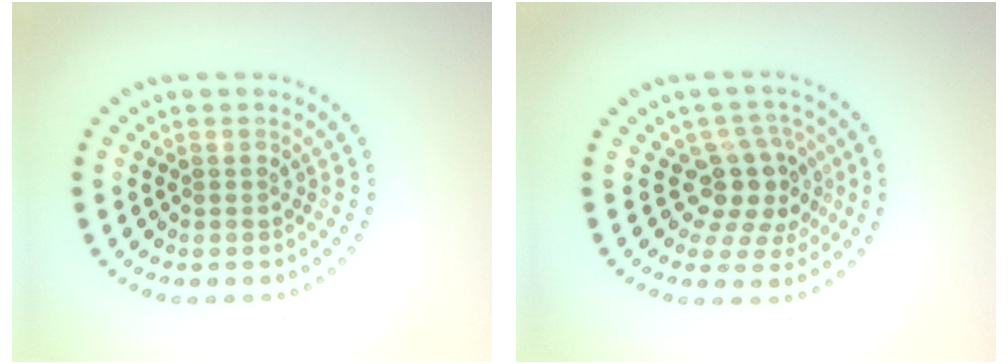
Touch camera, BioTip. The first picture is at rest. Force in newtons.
{"total": 4.1, "press": 3.1, "slide": 2.7}